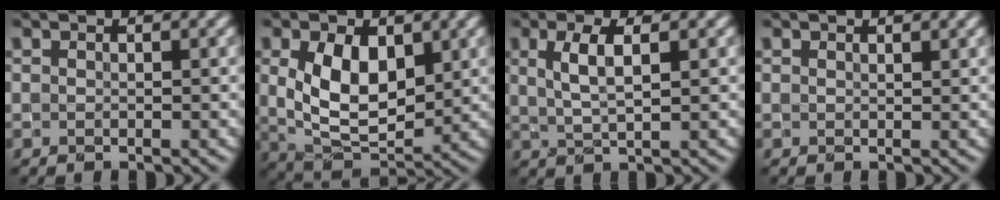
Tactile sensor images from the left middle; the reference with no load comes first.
{"total": 7.4, "force": [1.6, 4.3, 5.8], "torque": [-0.113, -0.005, 0.032]}
{"total": 3.4, "force": [1.1, 1.0, 3.0], "torque": [-0.061, 0.003, 0.024]}
{"total": 0.7, "force": [0.5, 0.3, 0.3], "torque": [-0.009, 0.000, 0.011]}